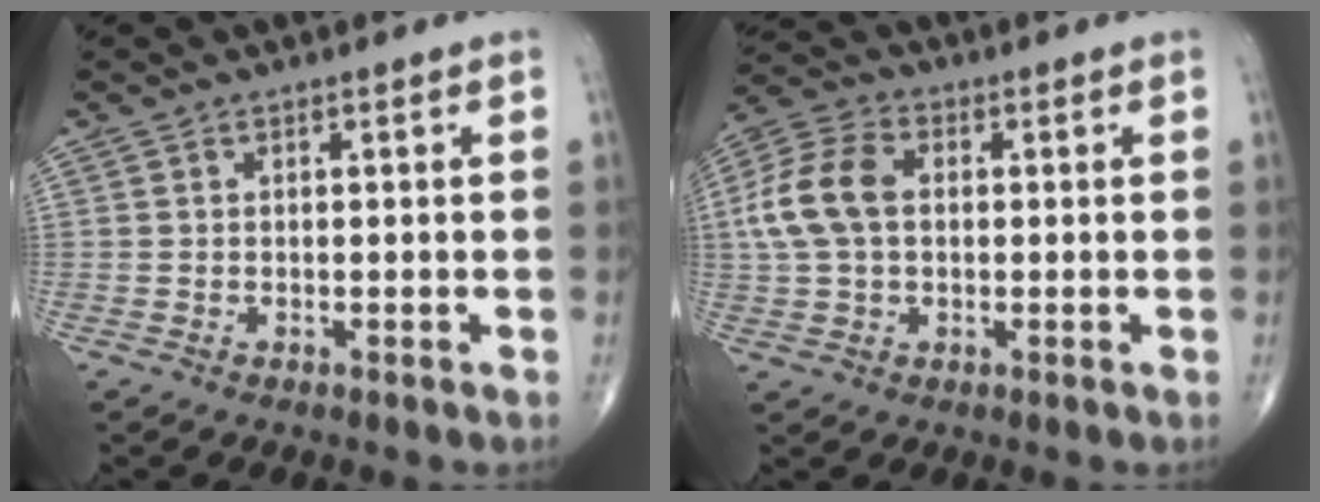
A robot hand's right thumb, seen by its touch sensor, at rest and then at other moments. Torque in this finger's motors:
{"motor_torque": [-0.77, 0.54, 0.74, -0.20, 0.18]}